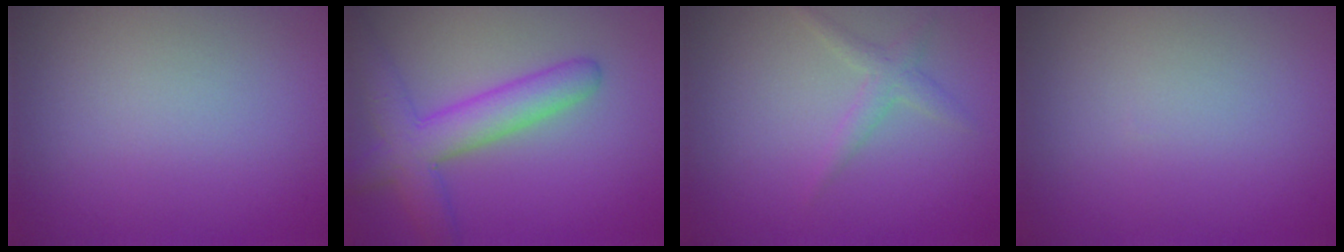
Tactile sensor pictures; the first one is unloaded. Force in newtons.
{"total": 5.3, "press": 5.3, "slide": 0.3}
{"total": 1.6, "press": 1.6, "slide": 0.0}
{"total": 0.0}